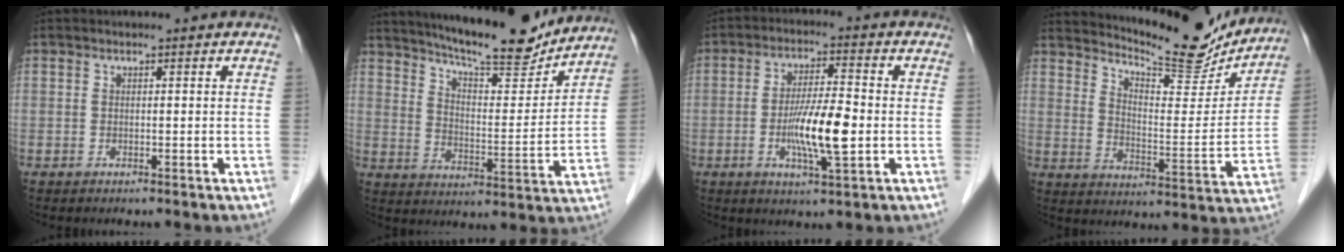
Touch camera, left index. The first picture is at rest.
{"total": 16.7, "force": [15.1, 2.2, 6.8], "torque": [-0.110, -0.015, 0.221]}
{"total": 9.0, "force": [-1.7, 1.1, 8.8], "torque": [-0.166, -0.007, -0.035]}
{"total": 16.6, "force": [15.6, 2.6, 5.0], "torque": [-0.085, -0.036, 0.216]}